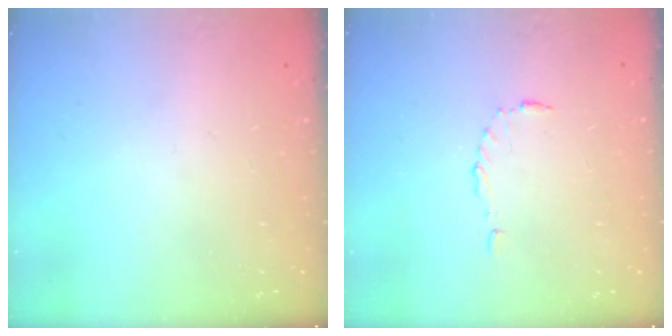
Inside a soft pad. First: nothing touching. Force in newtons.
{"total": 3.7, "press": 3.7, "slide": 0.5}